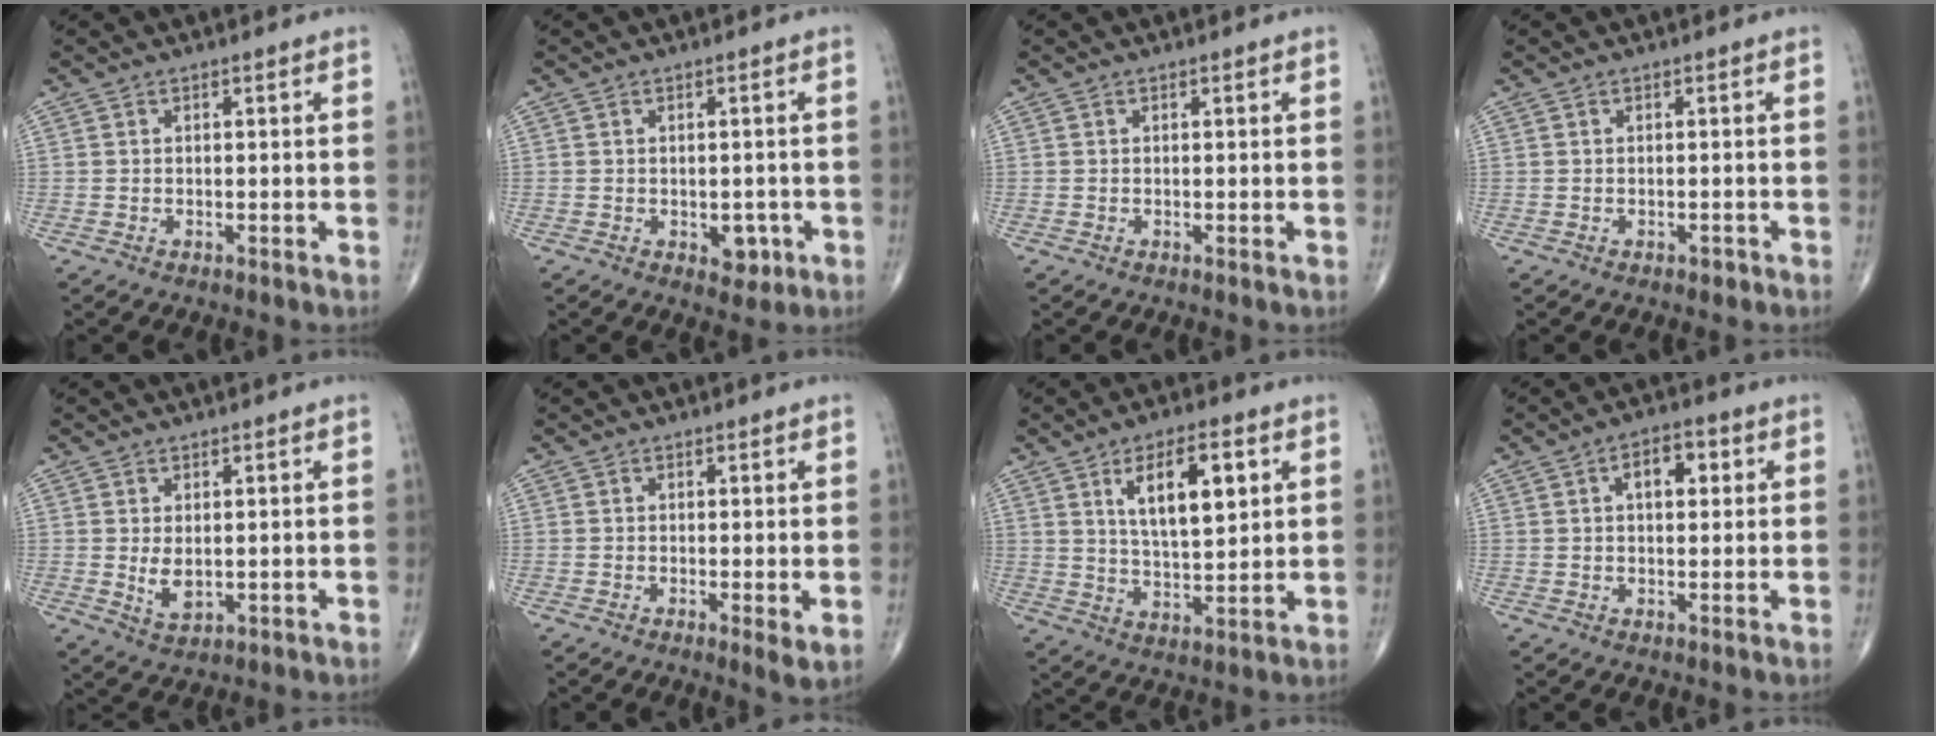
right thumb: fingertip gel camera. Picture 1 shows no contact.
{"total": 3.5, "force": [-1.0, 2.3, 2.4], "torque": [-0.008, 0.002, -0.007]}
{"total": 0.0}
{"total": 0.7, "force": [-0.4, 0.4, 0.4], "torque": [-0.003, 0.000, -0.007]}
{"total": 4.2, "force": [0.3, 2.4, 3.5], "torque": [-0.054, -0.013, 0.017]}
{"total": 2.5, "force": [-0.1, 0.5, 2.4], "torque": [-0.041, -0.012, -0.006]}
{"total": 11.5, "force": [4.3, 4.5, 9.6], "torque": [-0.145, -0.019, 0.080]}
{"total": 5.8, "force": [1.7, 3.2, 4.6], "torque": [-0.053, 0.006, 0.021]}